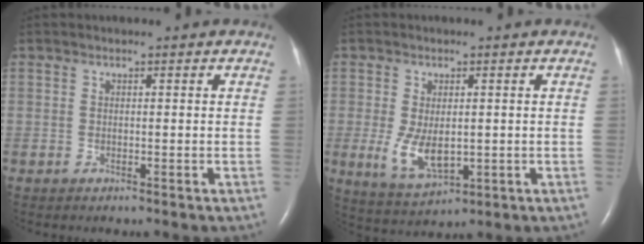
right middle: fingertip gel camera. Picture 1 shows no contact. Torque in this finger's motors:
{"motor_torque": [1.22, -0.37, 0.53, 0.08]}